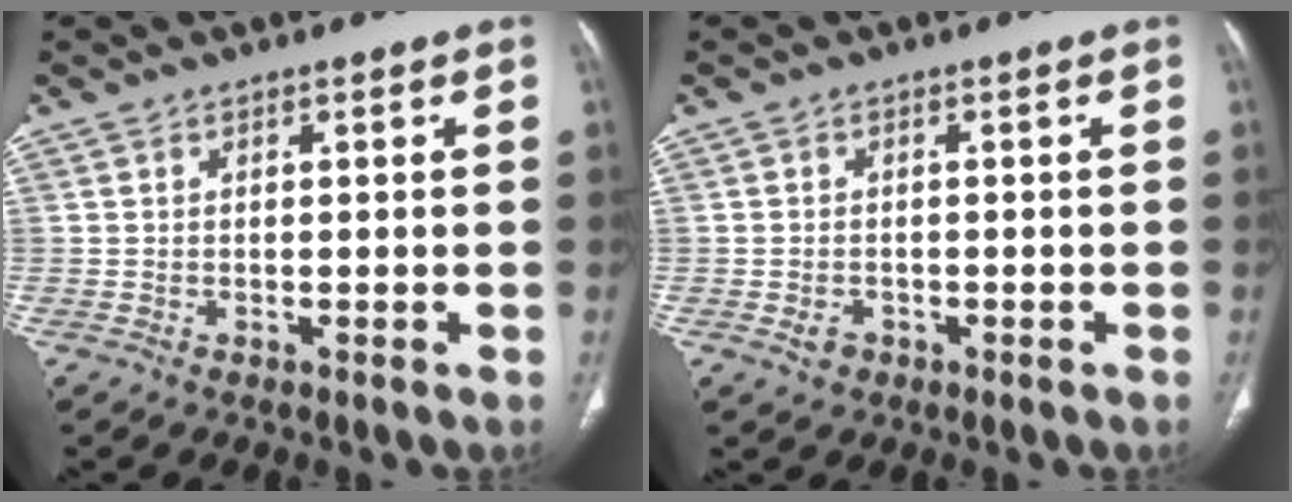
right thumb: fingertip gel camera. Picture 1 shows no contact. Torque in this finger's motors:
{"motor_torque": [-0.29, 0.12, 0.11, 0.36, -0.02]}